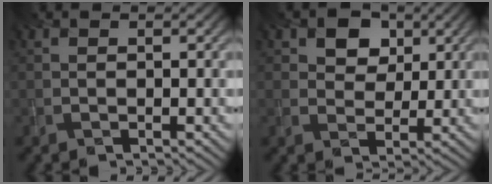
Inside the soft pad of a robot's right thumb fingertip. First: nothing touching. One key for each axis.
{"total": 5.8, "fx": 3.0, "fy": 4.3, "fz": 2.6, "tx": -0.061, "ty": 0.005, "tz": 0.049}